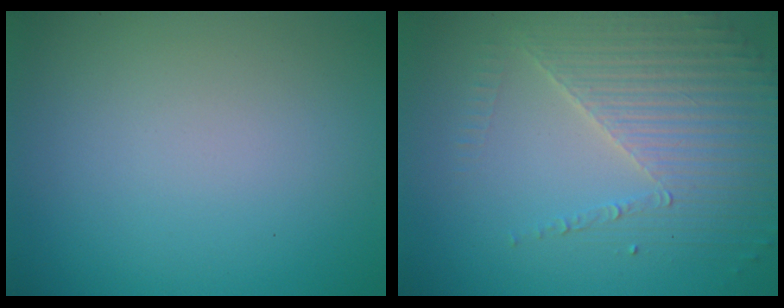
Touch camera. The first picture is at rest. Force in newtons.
{"total": 4.3, "press": 3.8, "slide": 2.1}